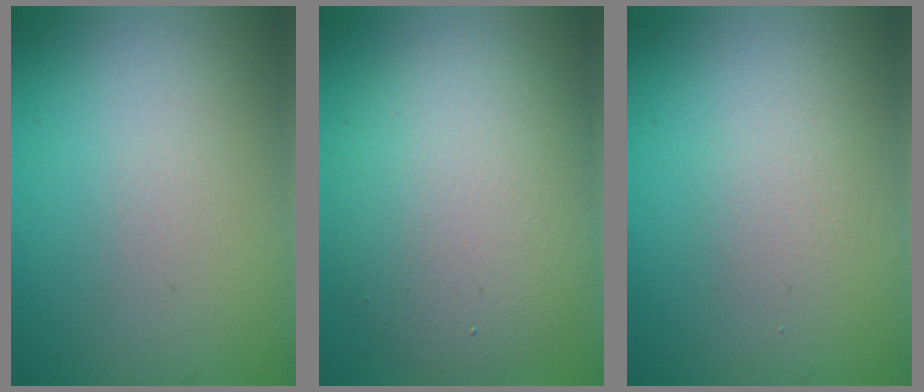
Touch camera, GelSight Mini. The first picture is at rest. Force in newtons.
{"total": 8.6, "press": 8.6, "slide": 0.2}
{"total": 1.1, "press": 1.1, "slide": 0.1}